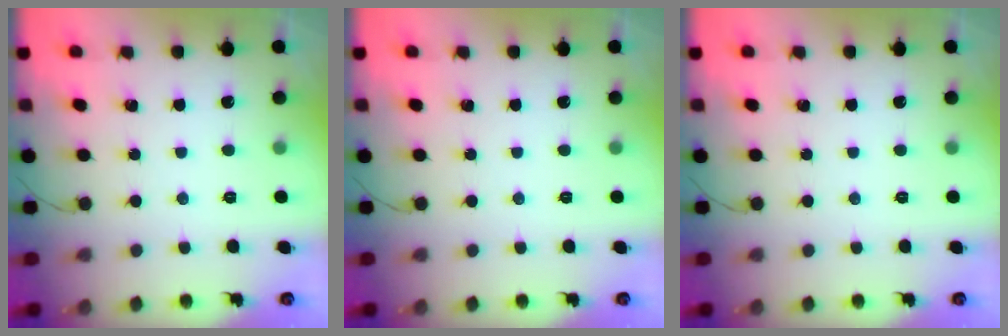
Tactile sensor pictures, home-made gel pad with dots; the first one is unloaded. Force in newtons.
{"total": 0.0}
{"total": 0.0}